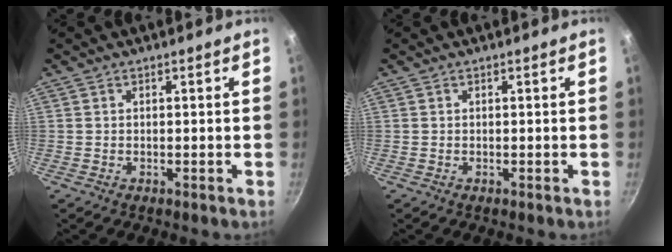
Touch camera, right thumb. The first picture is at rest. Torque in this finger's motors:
{"motor_torque": [-0.01, -0.01, 0.07, -0.07, 0.00]}